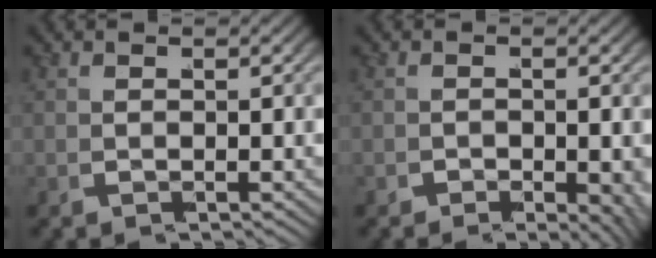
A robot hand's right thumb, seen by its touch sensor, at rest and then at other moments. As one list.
[{"total": 2.8, "force": [-1.3, 1.4, 2.1], "torque": [-0.033, -0.024, -0.016]}]